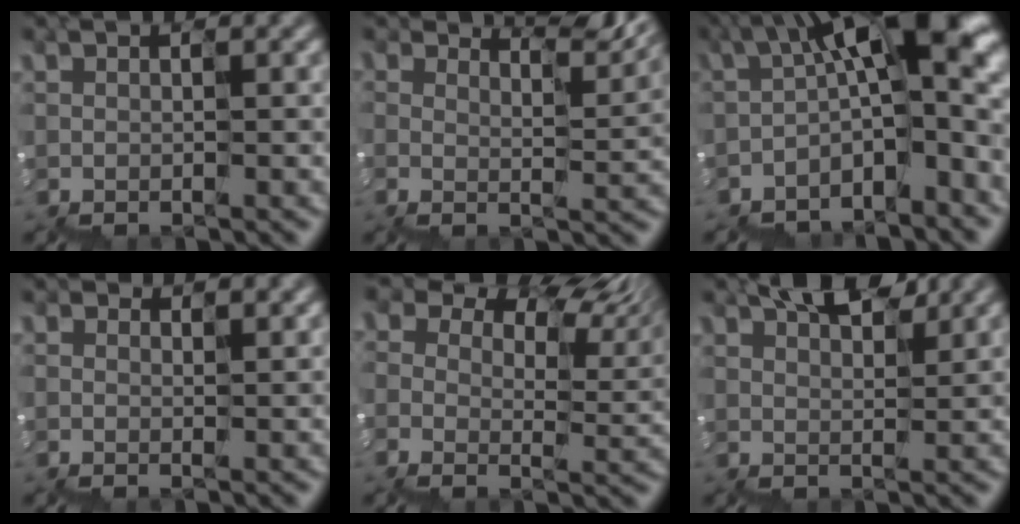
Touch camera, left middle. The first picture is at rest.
{"total": 4.1, "force": [3.8, 0.4, 1.6], "torque": [-0.019, 0.013, 0.055]}
{"total": 10.6, "force": [-1.3, 3.7, 9.9], "torque": [-0.174, 0.016, -0.022]}
{"total": 0.5, "force": [0.5, 0.3, 0.1], "torque": [0.005, 0.003, 0.010]}
{"total": 10.6, "force": [6.1, 6.2, 6.1], "torque": [-0.128, 0.003, 0.113]}
{"total": 3.4, "force": [3.1, 0.9, 1.1], "torque": [-0.031, 0.013, 0.048]}